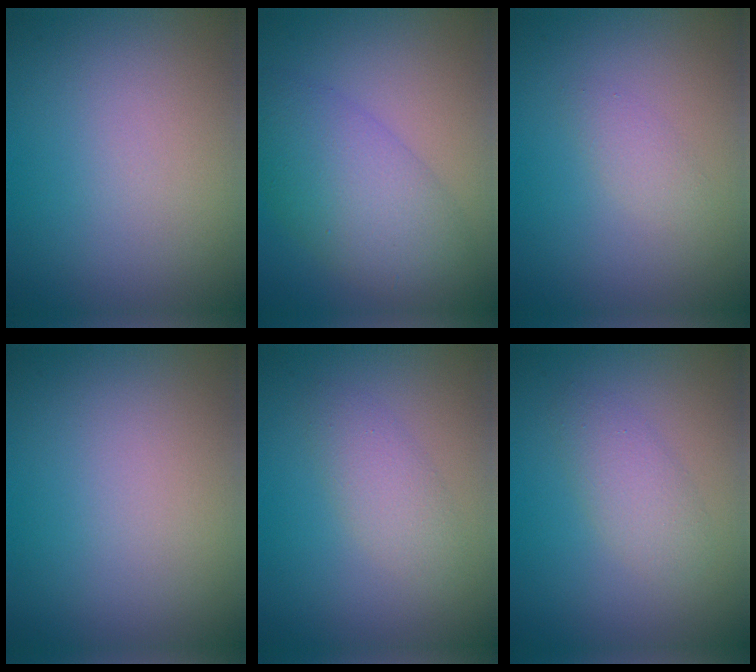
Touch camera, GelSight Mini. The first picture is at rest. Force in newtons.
{"total": 6.4, "press": 6.4, "slide": 0.1}
{"total": 1.1, "press": 1.1, "slide": 0.1}
{"total": 0.0}
{"total": 2.2, "press": 2.2, "slide": 0.0}
{"total": 2.2, "press": 2.2, "slide": 0.1}